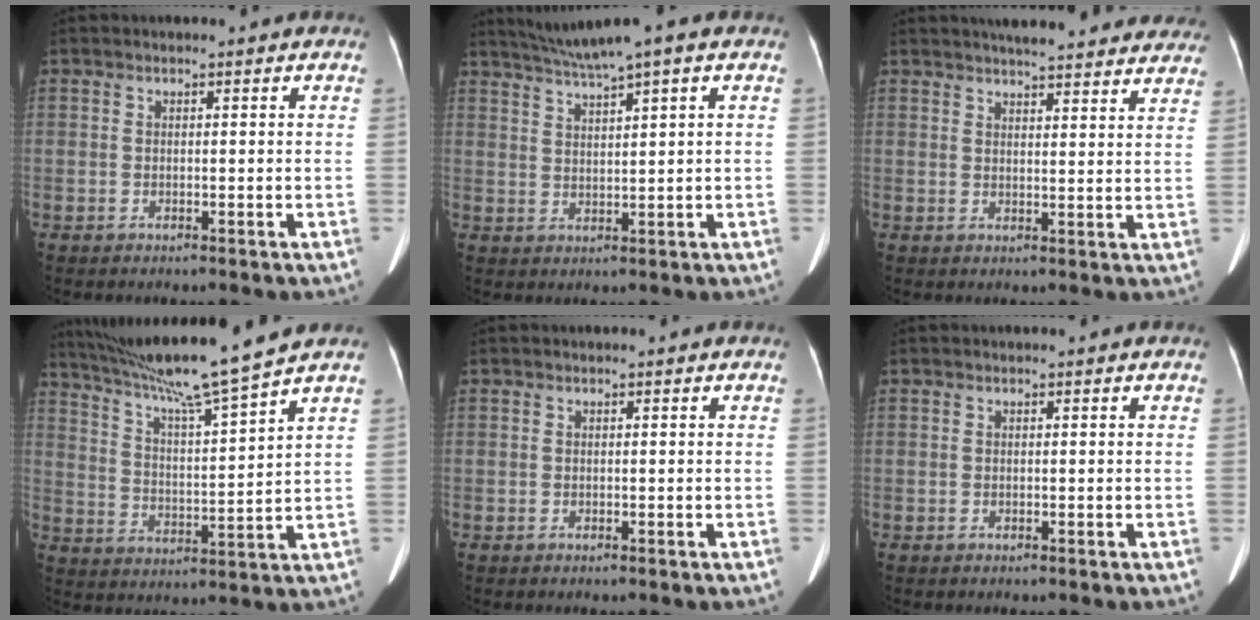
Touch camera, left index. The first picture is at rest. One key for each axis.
{"total": 5.8, "fx": 4.3, "fy": -0.9, "fz": 3.9, "tx": -0.076, "ty": 0.019, "tz": 0.082}
{"total": 19.1, "fx": 17.4, "fy": 3.5, "fz": 7.2, "tx": -0.086, "ty": 0.004, "tz": 0.199}
{"total": 14.2, "fx": 12.2, "fy": -2.5, "fz": 7.0, "tx": -0.122, "ty": -0.010, "tz": 0.206}
{"total": 0.0}
{"total": 0.0}